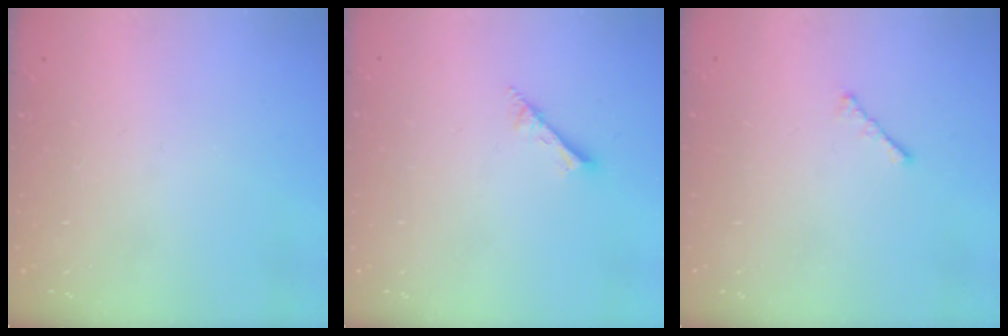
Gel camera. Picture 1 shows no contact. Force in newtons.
{"total": 1.7, "press": 1.6, "slide": 0.1}
{"total": 1.9, "press": 1.8, "slide": 0.5}